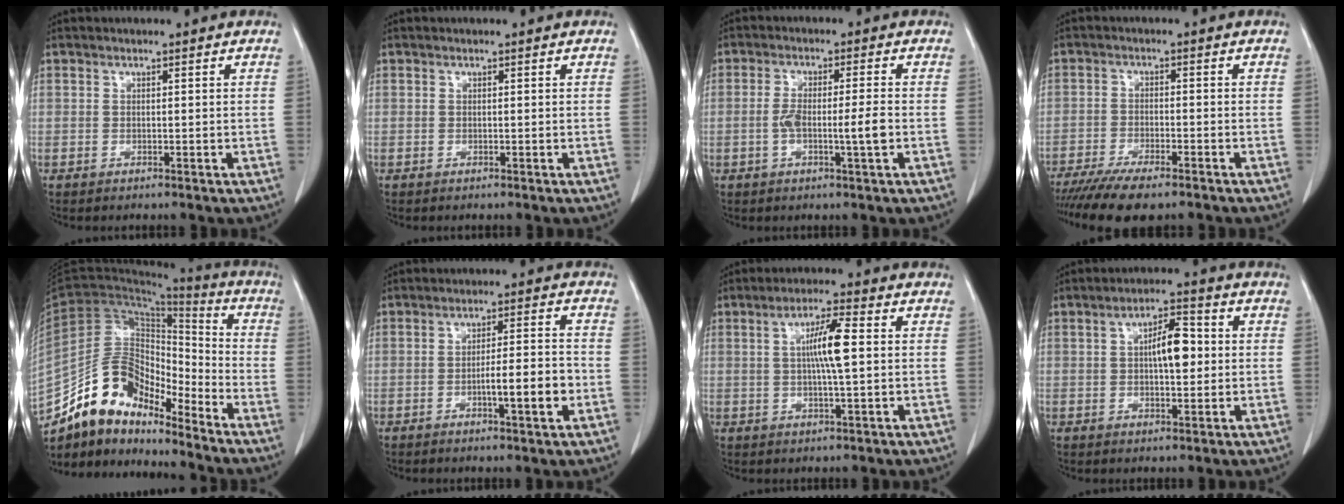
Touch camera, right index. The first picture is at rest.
{"total": 0.0}
{"total": 5.5, "force": [-1.3, 0.2, 5.4], "torque": [-0.106, 0.001, -0.020]}
{"total": 10.6, "force": [-8.5, 1.8, 6.0], "torque": [-0.093, -0.020, -0.136]}
{"total": 14.2, "force": [-11.9, 5.4, 5.5], "torque": [-0.099, 0.051, -0.218]}
{"total": 7.0, "force": [-2.2, 0.7, 6.6], "torque": [-0.102, 0.004, -0.032]}
{"total": 6.7, "force": [0.8, 0.3, 6.7], "torque": [-0.119, 0.002, 0.011]}
{"total": 6.6, "force": [0.6, 2.2, 6.2], "torque": [-0.105, 0.013, 0.009]}